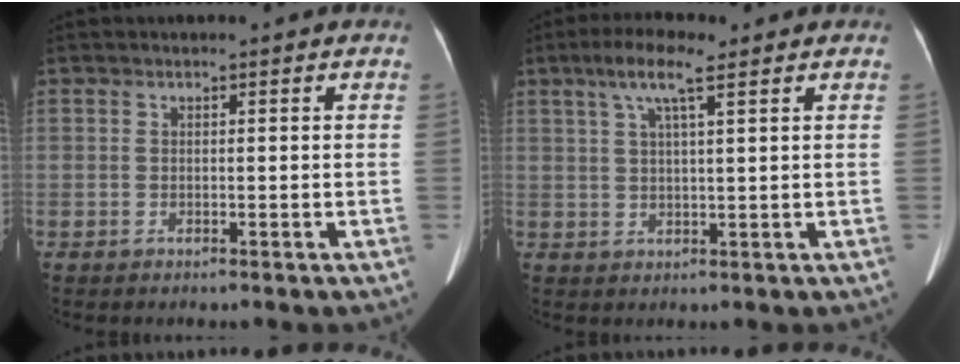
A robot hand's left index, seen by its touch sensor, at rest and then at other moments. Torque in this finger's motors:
{"motor_torque": [0.60, -0.36, 0.07, 0.10]}